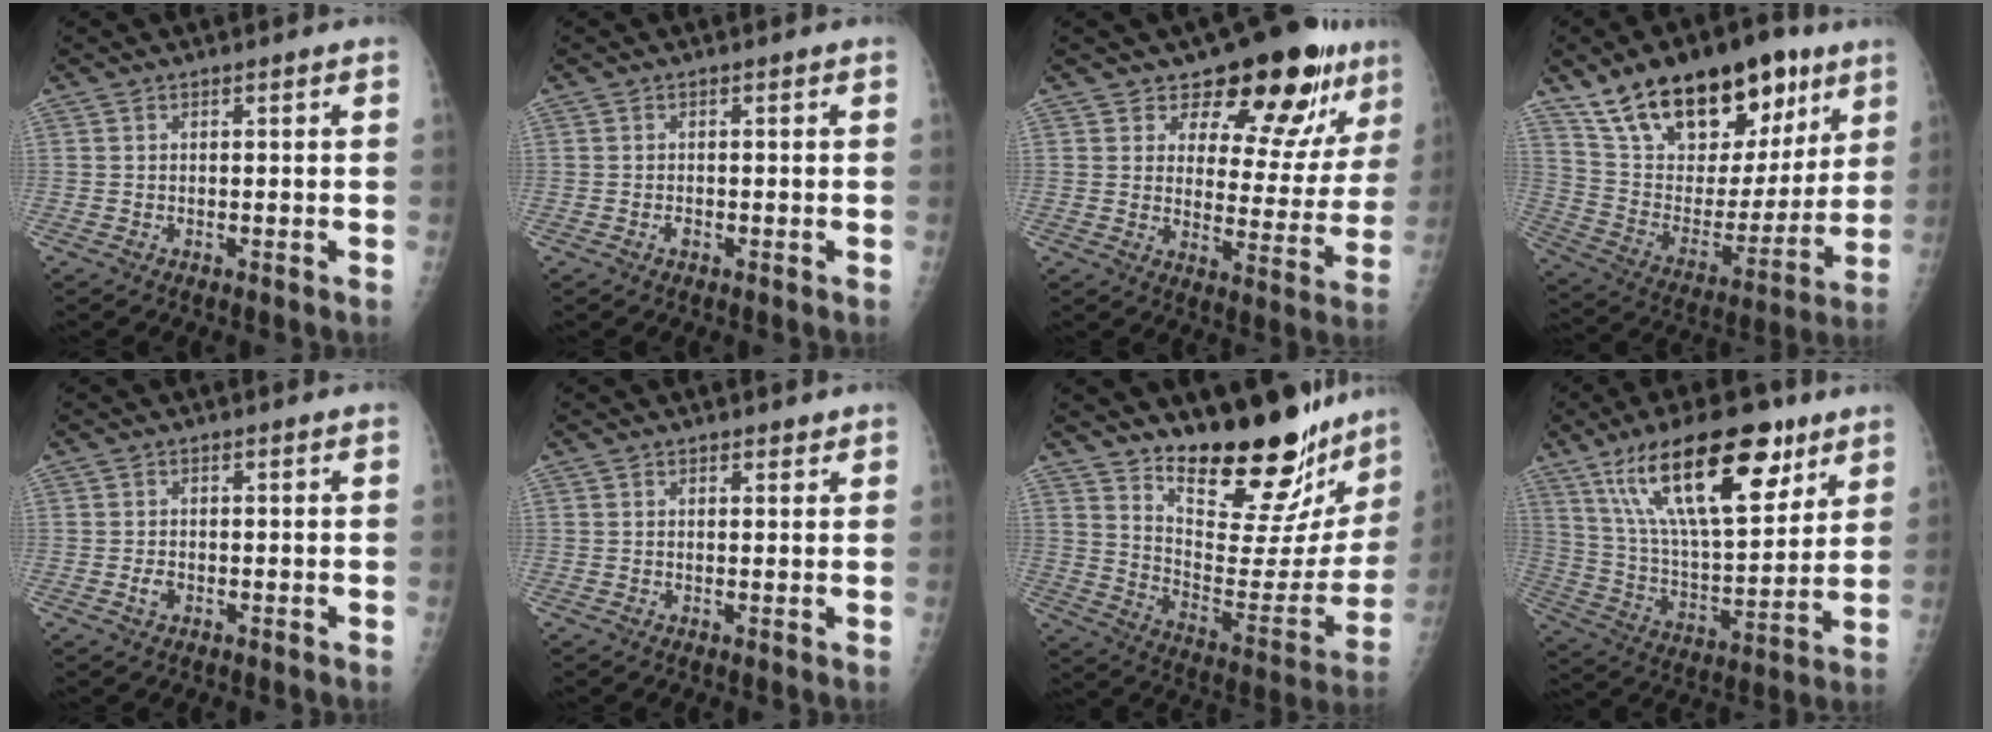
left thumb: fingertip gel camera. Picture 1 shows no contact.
{"total": 0.7, "force": [-0.3, 0.5, 0.5], "torque": [-0.007, 0.001, -0.006]}
{"total": 16.6, "force": [11.6, 7.6, 9.1], "torque": [-0.067, -0.084, 0.149]}
{"total": 26.7, "force": [16.5, 13.2, 16.3], "torque": [-0.222, -0.037, 0.278]}
{"total": 1.4, "force": [-0.4, 1.0, 1.0], "torque": [-0.016, 0.000, -0.007]}
{"total": 1.3, "force": [1.1, 0.6, 0.4], "torque": [0.003, -0.007, 0.014]}
{"total": 25.0, "force": [21.4, 6.6, 11.0], "torque": [-0.124, -0.166, 0.306]}
{"total": 24.5, "force": [13.7, 9.5, 18.0], "torque": [-0.275, -0.040, 0.242]}